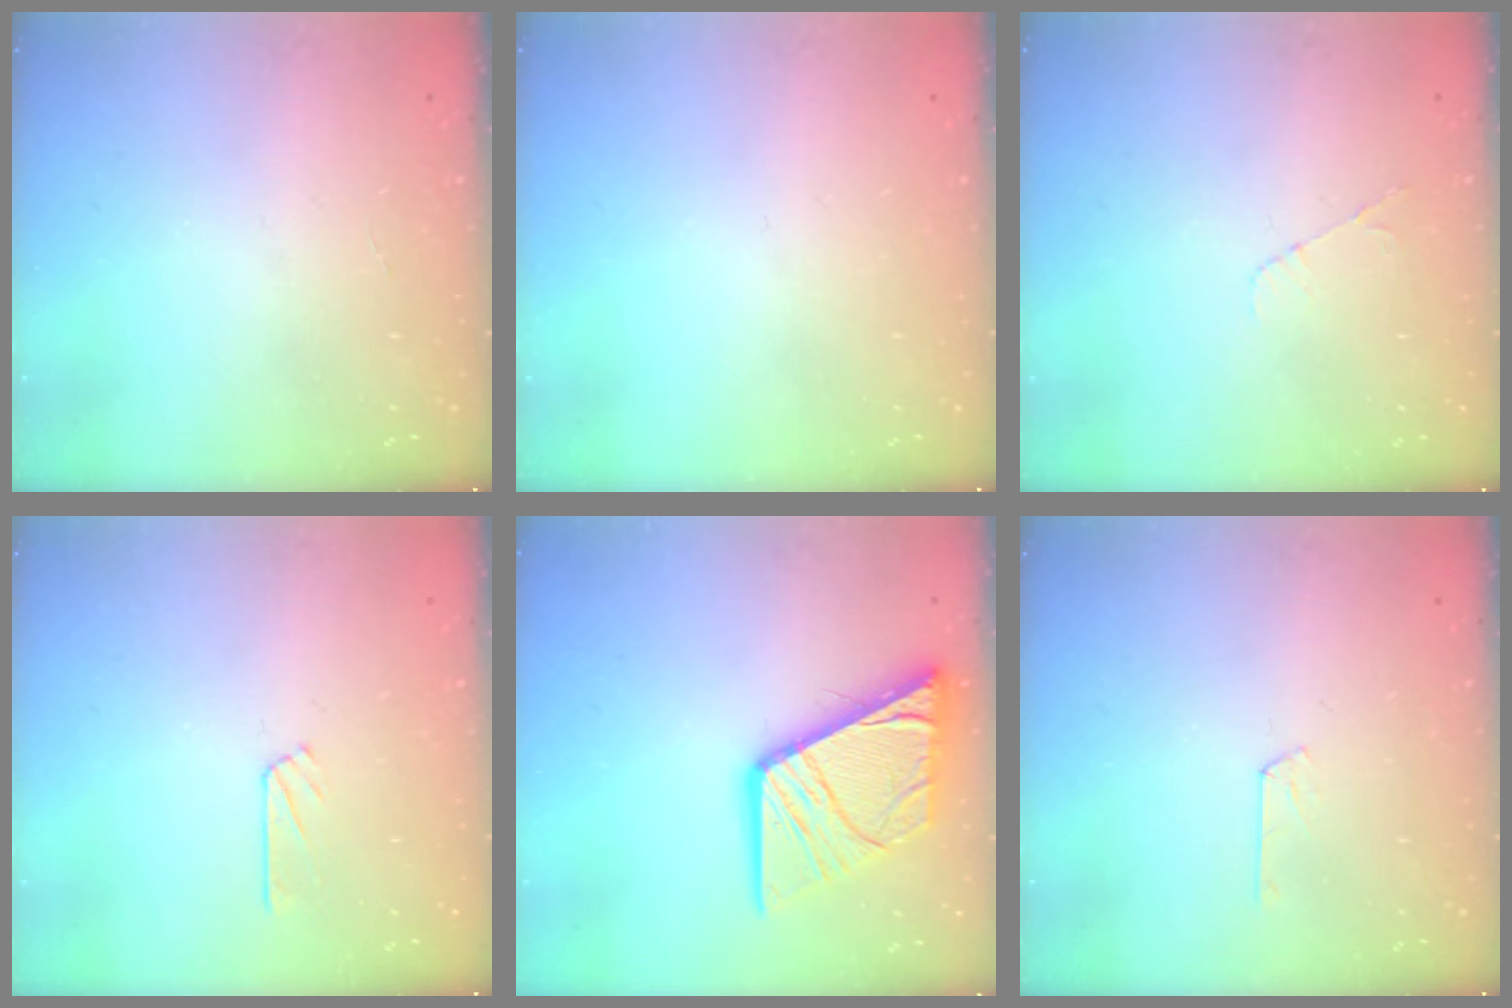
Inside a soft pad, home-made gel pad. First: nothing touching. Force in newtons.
{"total": 0.0}
{"total": 4.0, "press": 4.0, "slide": 0.6}
{"total": 2.3, "press": 2.3, "slide": 0.2}
{"total": 19.4, "press": 19.3, "slide": 2.2}
{"total": 2.9, "press": 2.9, "slide": 0.3}